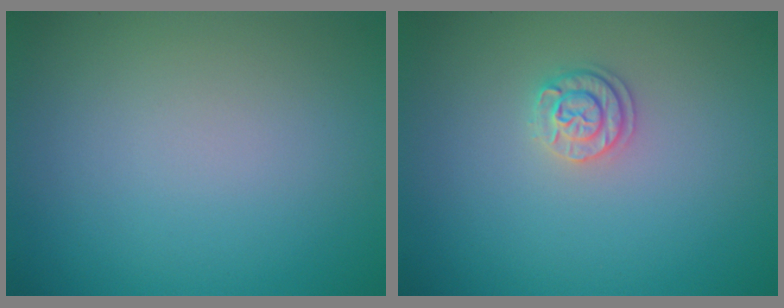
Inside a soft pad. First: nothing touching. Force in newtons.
{"total": 1.7, "press": 1.7, "slide": 0.5}